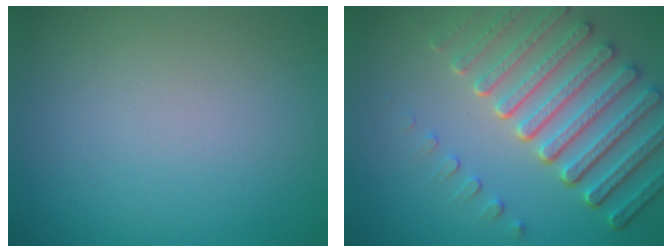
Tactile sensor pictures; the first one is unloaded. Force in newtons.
{"total": 7.5, "press": 5.7, "slide": 4.9}